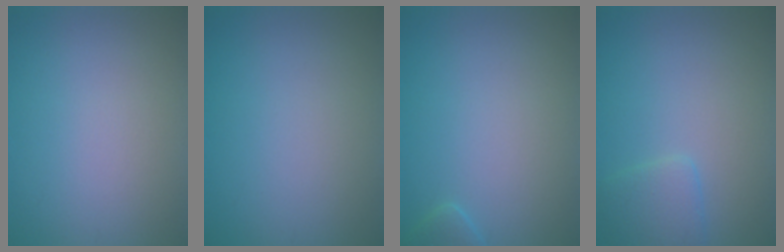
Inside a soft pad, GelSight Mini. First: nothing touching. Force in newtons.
{"total": 0.0}
{"total": 1.3, "press": 1.3, "slide": 0.1}
{"total": 2.2, "press": 2.2, "slide": 0.1}